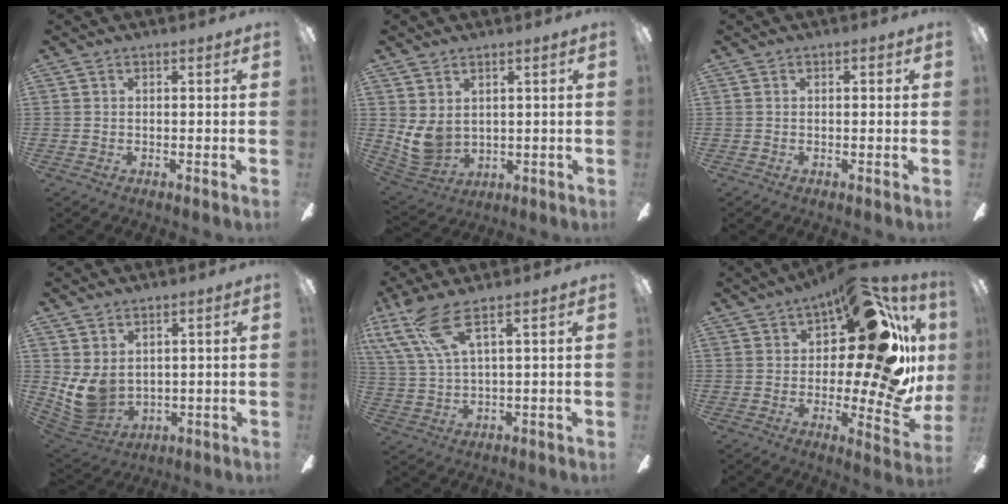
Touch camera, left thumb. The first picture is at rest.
{"total": 7.3, "force": [1.9, 5.6, 4.4], "torque": [-0.110, -0.012, 0.039]}
{"total": 1.1, "force": [0.2, 0.5, 1.0], "torque": [-0.022, 0.005, 0.002]}
{"total": 8.9, "force": [1.6, 6.8, 5.5], "torque": [-0.136, -0.013, 0.034]}
{"total": 10.1, "force": [6.3, 2.3, 7.6], "torque": [-0.169, -0.025, 0.118]}
{"total": 23.5, "force": [8.4, 8.5, 20.3], "torque": [-0.280, -0.058, 0.132]}